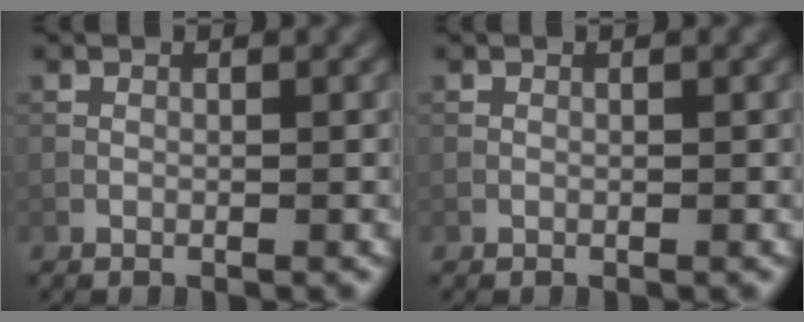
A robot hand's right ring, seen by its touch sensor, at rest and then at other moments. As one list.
[{"total": 0.0}]